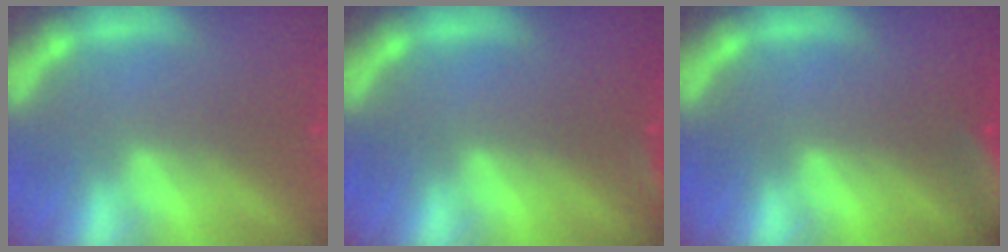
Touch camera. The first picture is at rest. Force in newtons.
{"total": 1.4}
{"total": 6.0}